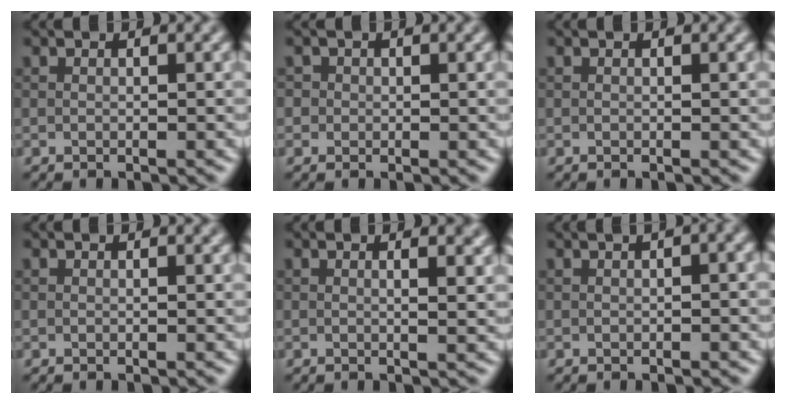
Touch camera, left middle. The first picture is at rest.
{"total": 1.0, "force": [0.2, 1.0, 0.1], "torque": [0.002, -0.001, -0.003]}
{"total": 0.0}
{"total": 0.0}
{"total": 2.8, "force": [0.9, 1.1, 2.4], "torque": [-0.018, 0.010, -0.002]}
{"total": 4.9, "force": [1.6, 2.2, 4.1], "torque": [-0.029, 0.035, -0.002]}